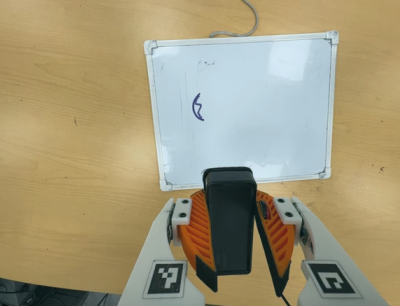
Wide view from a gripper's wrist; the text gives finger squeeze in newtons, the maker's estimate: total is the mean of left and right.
{"total": 10.0, "left": 9.7, "right": 10.4}